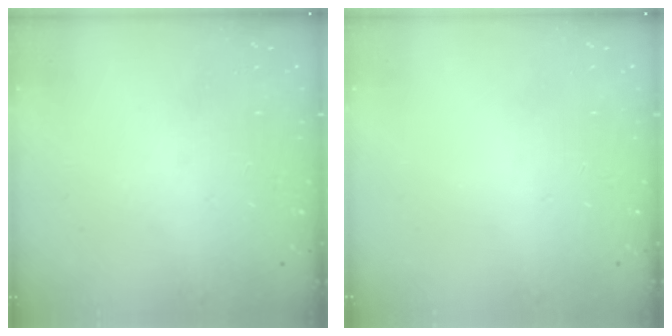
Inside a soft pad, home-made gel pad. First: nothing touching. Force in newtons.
{"total": 0.0}